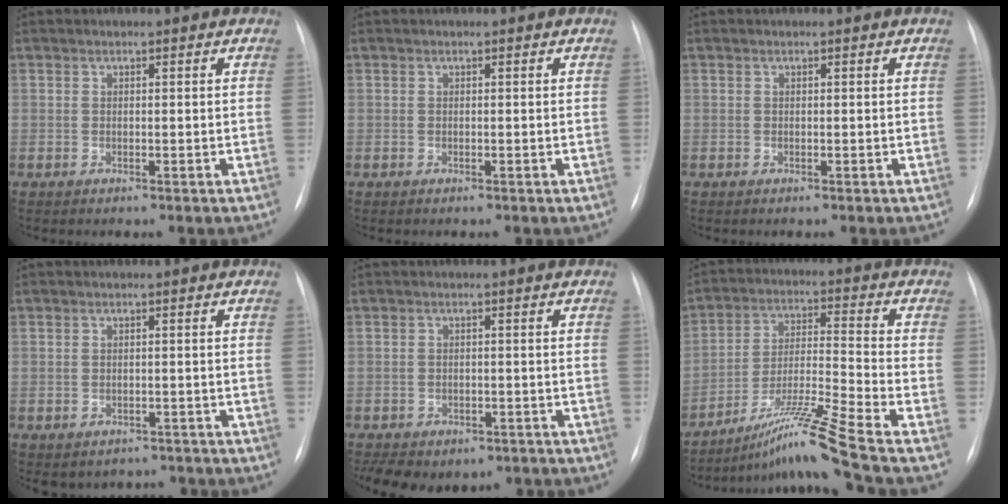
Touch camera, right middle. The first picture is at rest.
{"total": 0.0}
{"total": 0.0}
{"total": 5.0, "force": [-4.2, 2.7, 0.2], "torque": [0.010, 0.017, -0.046]}
{"total": 11.0, "force": [-7.7, 6.5, 4.5], "torque": [-0.088, 0.009, -0.090]}
{"total": 12.4, "force": [-9.5, -3.1, 7.3], "torque": [-0.140, -0.012, -0.166]}